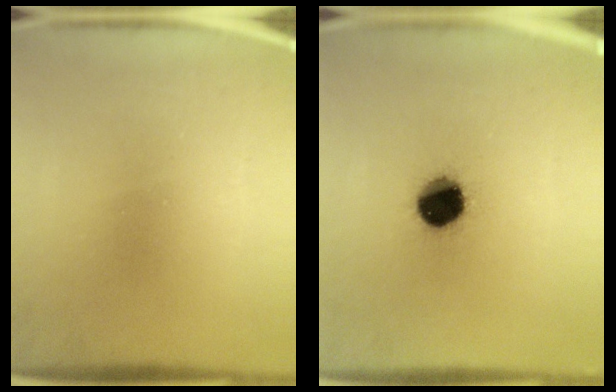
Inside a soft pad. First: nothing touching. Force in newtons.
{"total": 10.8}